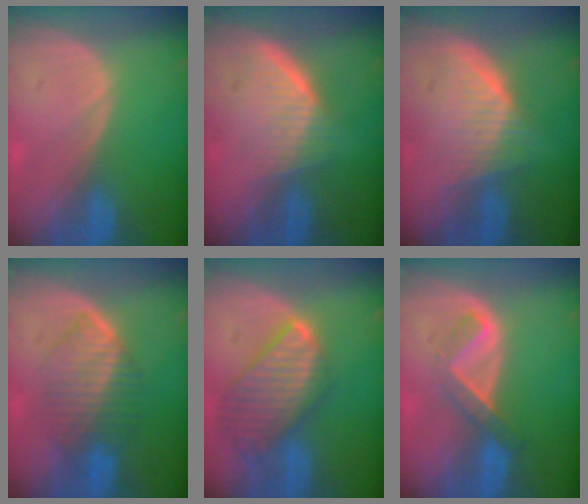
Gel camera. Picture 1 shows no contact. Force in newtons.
{"total": 6.0, "press": 5.7, "slide": 2.1}
{"total": 5.9, "press": 5.9, "slide": 0.6}
{"total": 6.7, "press": 6.7, "slide": 0.7}
{"total": 9.7, "press": 8.3, "slide": 5.0}
{"total": 5.2, "press": 4.4, "slide": 2.8}